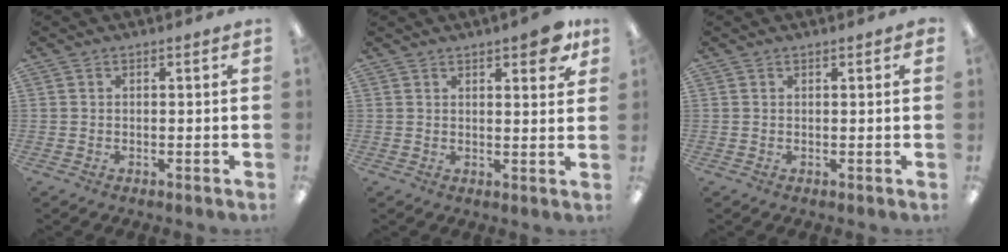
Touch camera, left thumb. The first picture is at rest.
{"total": 6.9, "force": [4.6, 2.1, 4.8], "torque": [-0.054, -0.021, 0.072]}
{"total": 0.6, "force": [0.5, 0.1, 0.4], "torque": [-0.001, -0.003, 0.007]}